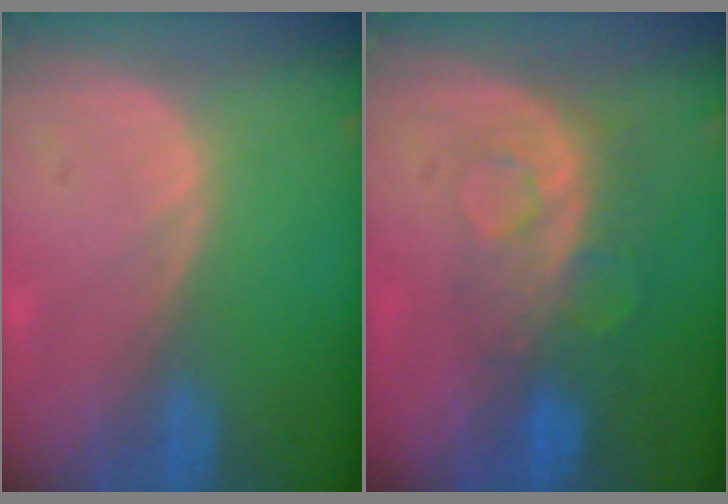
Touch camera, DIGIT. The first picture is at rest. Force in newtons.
{"total": 8.4, "press": 7.0, "slide": 4.5}